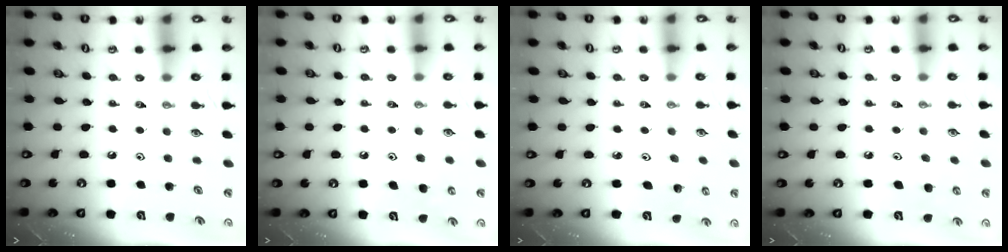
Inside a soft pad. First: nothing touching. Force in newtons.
{"total": 6.3, "press": 6.2, "slide": 0.6}
{"total": 2.8, "press": 2.8, "slide": 0.3}
{"total": 7.3, "press": 7.2, "slide": 1.4}